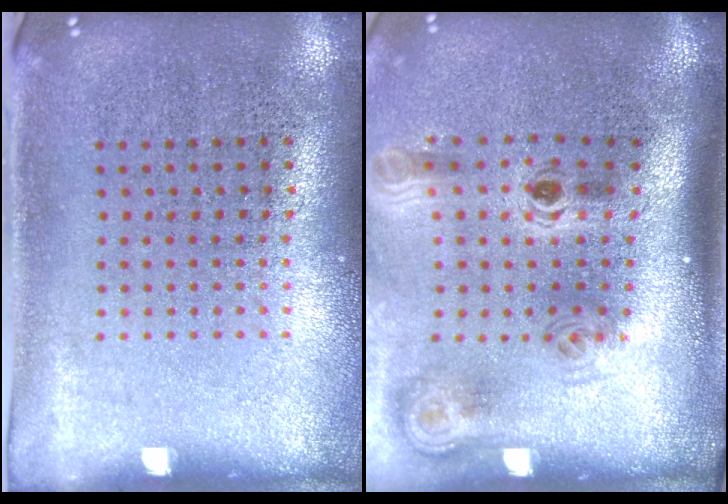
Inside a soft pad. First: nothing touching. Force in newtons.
{"total": 2.2, "press": 1.5, "slide": 1.6}